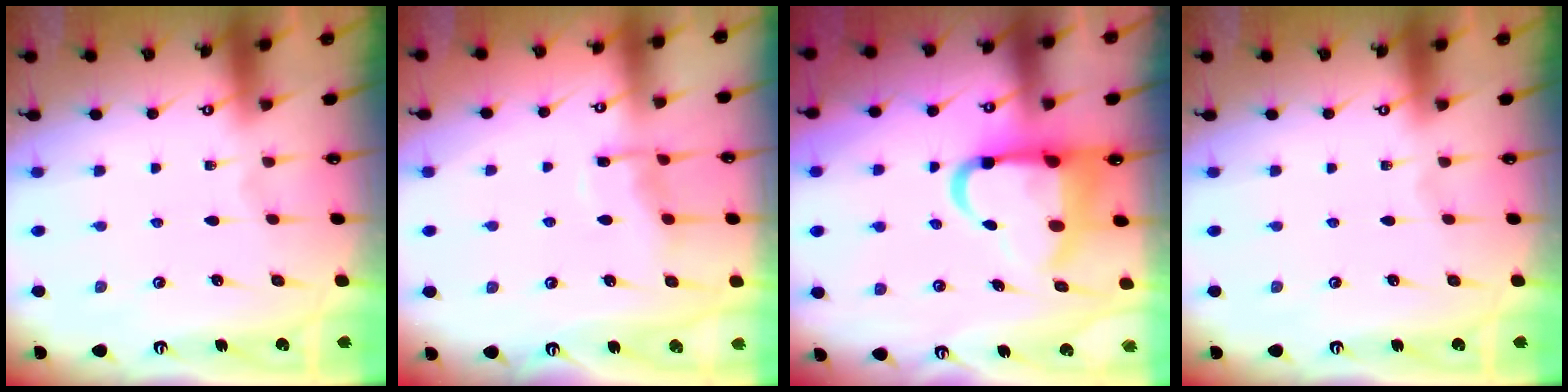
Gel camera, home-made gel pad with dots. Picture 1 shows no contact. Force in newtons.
{"total": 8.1, "press": 8.0, "slide": 0.7}
{"total": 12.0, "press": 11.8, "slide": 2.2}
{"total": 0.0}